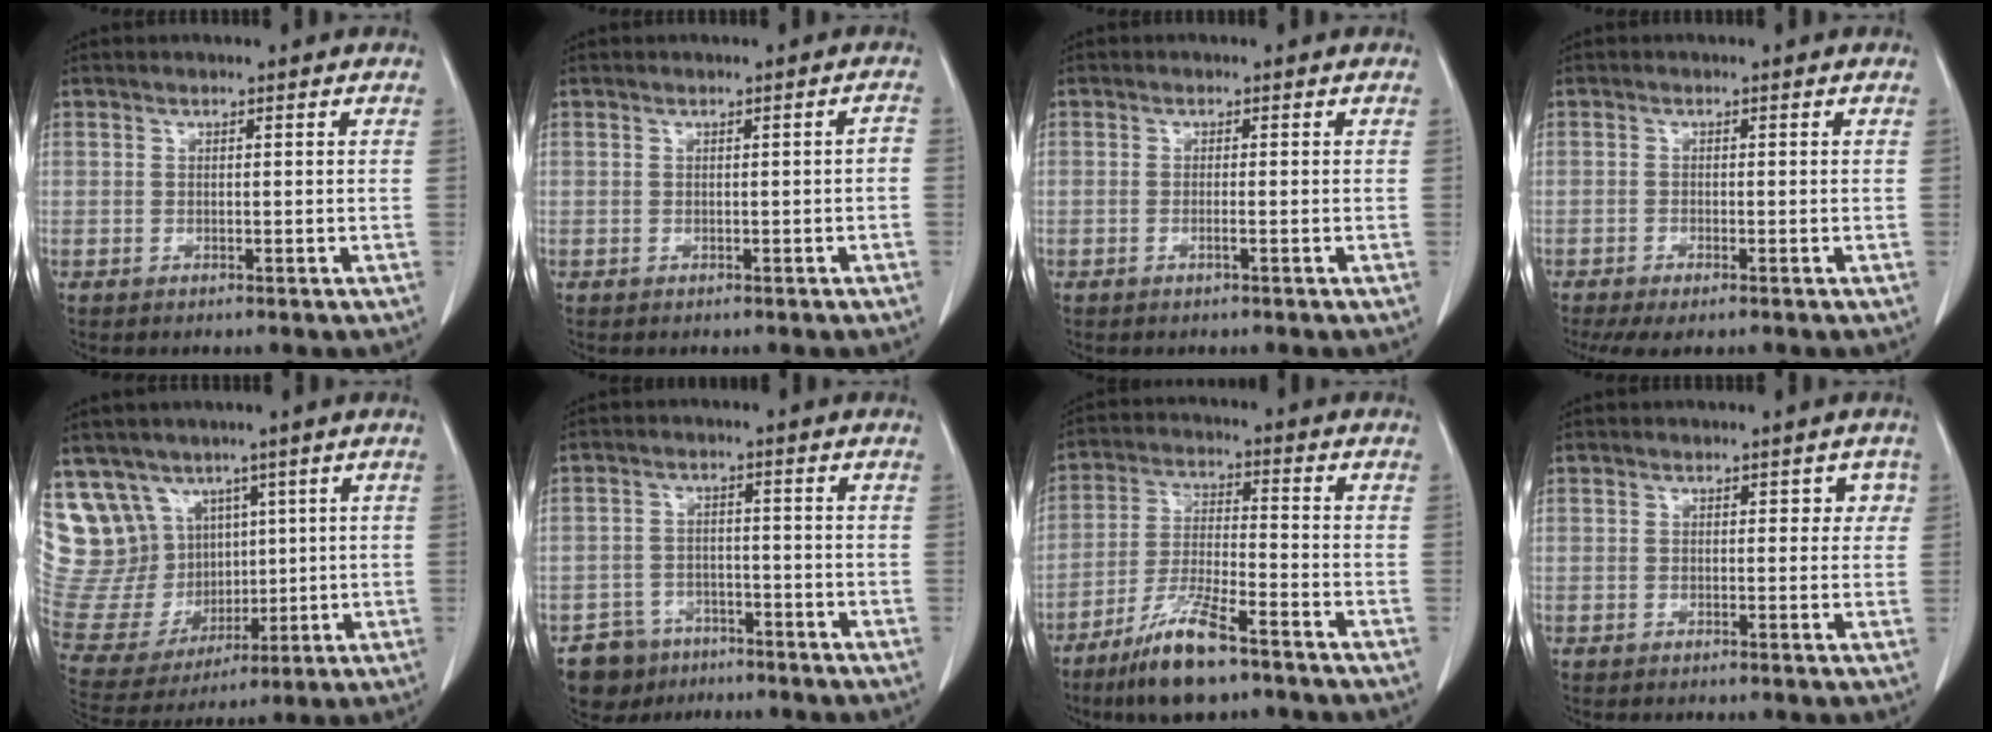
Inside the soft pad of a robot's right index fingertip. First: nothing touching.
{"total": 1.1, "force": [-0.4, 0.2, 1.0], "torque": [-0.008, 0.001, -0.004]}
{"total": 0.7, "force": [-0.3, -0.1, 0.6], "torque": [-0.012, 0.002, -0.004]}
{"total": 4.7, "force": [-3.5, 0.9, 3.0], "torque": [-0.047, -0.011, -0.056]}
{"total": 16.6, "force": [9.0, 13.0, 5.0], "torque": [-0.128, 0.064, 0.208]}
{"total": 7.5, "force": [-5.6, 5.0, 0.5], "torque": [-0.010, 0.017, -0.093]}
{"total": 10.8, "force": [-7.6, 1.6, 7.6], "torque": [-0.153, -0.024, -0.141]}
{"total": 2.5, "force": [0.8, 1.7, 1.7], "torque": [-0.005, 0.012, 0.004]}